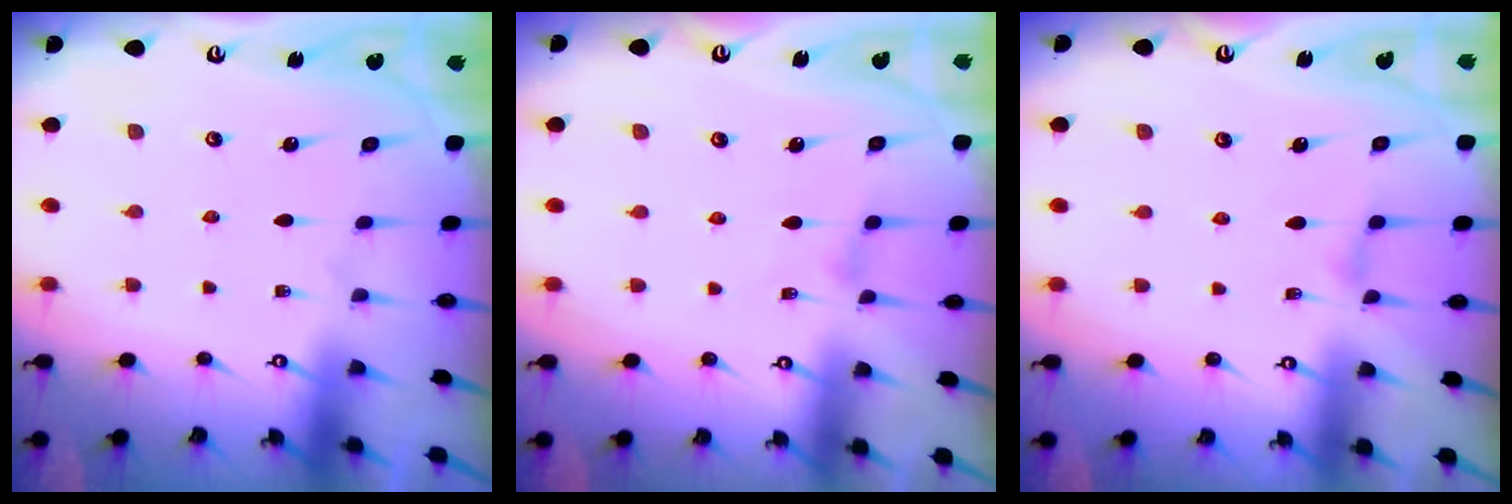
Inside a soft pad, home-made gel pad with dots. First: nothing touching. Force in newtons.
{"total": 0.8, "press": 0.7, "slide": 0.3}
{"total": 1.3, "press": 1.3, "slide": 0.2}